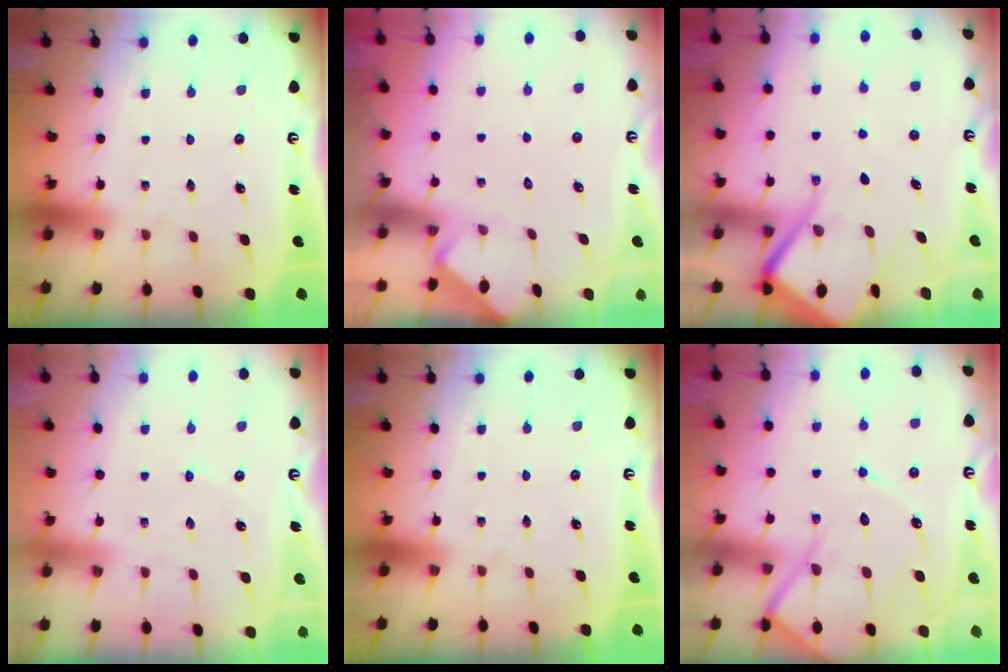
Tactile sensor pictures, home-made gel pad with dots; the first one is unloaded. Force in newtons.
{"total": 2.7, "press": 2.6, "slide": 0.4}
{"total": 12.0, "press": 12.0, "slide": 1.3}
{"total": 1.2, "press": 1.2, "slide": 0.2}
{"total": 0.0}
{"total": 12.1, "press": 12.0, "slide": 1.4}